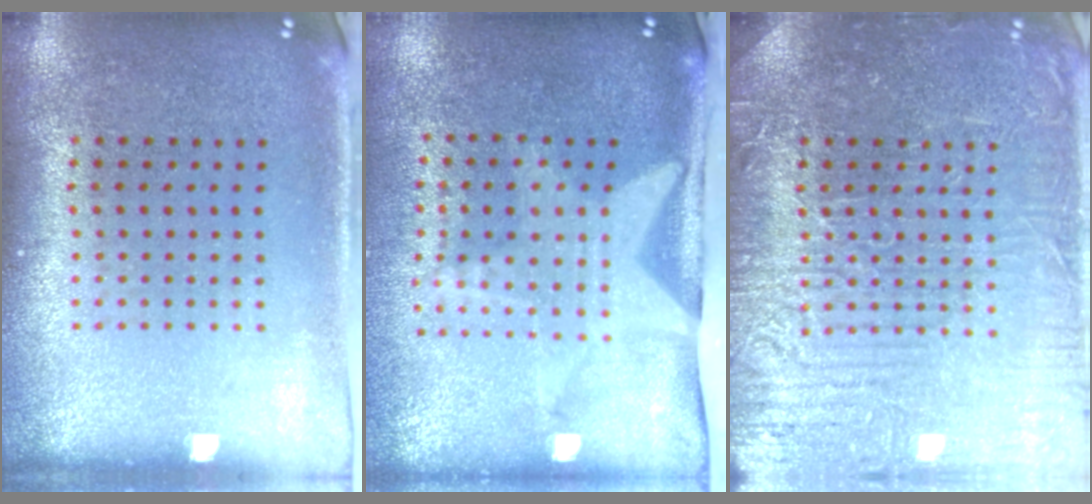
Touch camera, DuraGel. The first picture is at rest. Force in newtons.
{"total": 1.9, "press": 1.6, "slide": 1.0}
{"total": 7.3, "press": 7.2, "slide": 1.0}